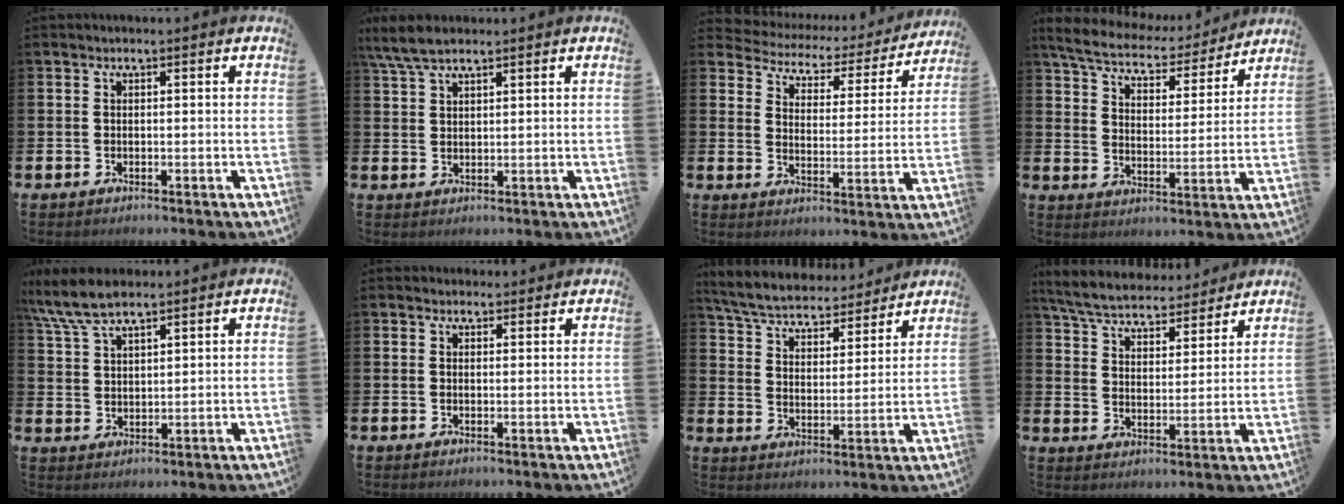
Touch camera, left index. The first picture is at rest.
{"total": 4.9, "force": [4.1, 1.3, 2.5], "torque": [-0.055, -0.006, 0.075]}
{"total": 3.7, "force": [3.2, 1.9, 0.1], "torque": [-0.035, -0.029, 0.047]}
{"total": 6.4, "force": [5.9, 1.8, 1.6], "torque": [-0.066, -0.040, 0.100]}
{"total": 7.3, "force": [6.3, 1.8, 3.2], "torque": [-0.086, -0.011, 0.119]}
{"total": 1.2, "force": [1.1, 0.5, -0.1], "torque": [0.006, 0.001, 0.020]}
{"total": 5.8, "force": [5.6, 1.2, 1.0], "torque": [-0.056, -0.045, 0.095]}
{"total": 5.8, "force": [5.6, 1.3, 1.1], "torque": [-0.055, -0.038, 0.098]}